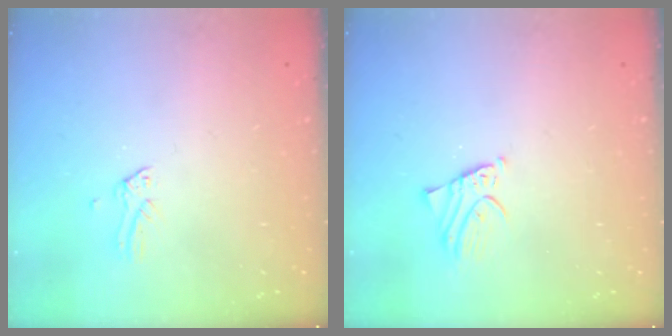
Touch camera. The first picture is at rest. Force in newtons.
{"total": 2.0, "press": 2.0, "slide": 0.2}